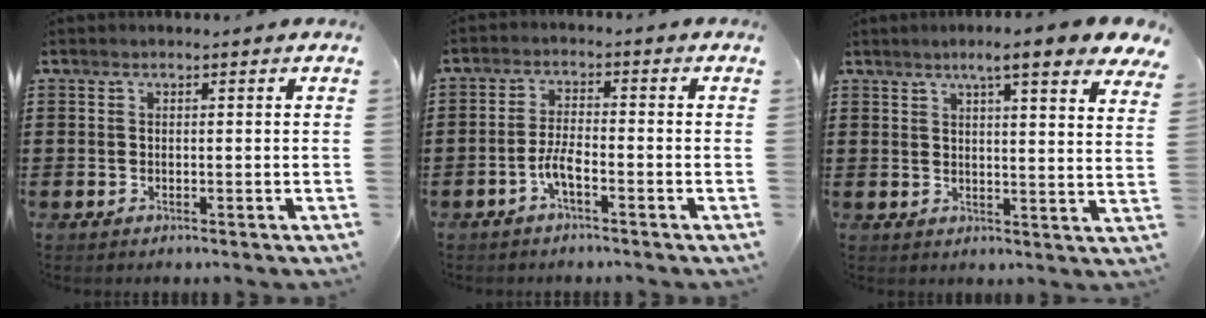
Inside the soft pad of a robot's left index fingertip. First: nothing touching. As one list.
[{"total": 3.8, "force": [-1.9, 1.0, 3.0], "torque": [-0.073, -0.001, -0.041]}, {"total": 6.1, "force": [4.7, 0.0, 3.9], "torque": [-0.074, -0.016, 0.075]}]